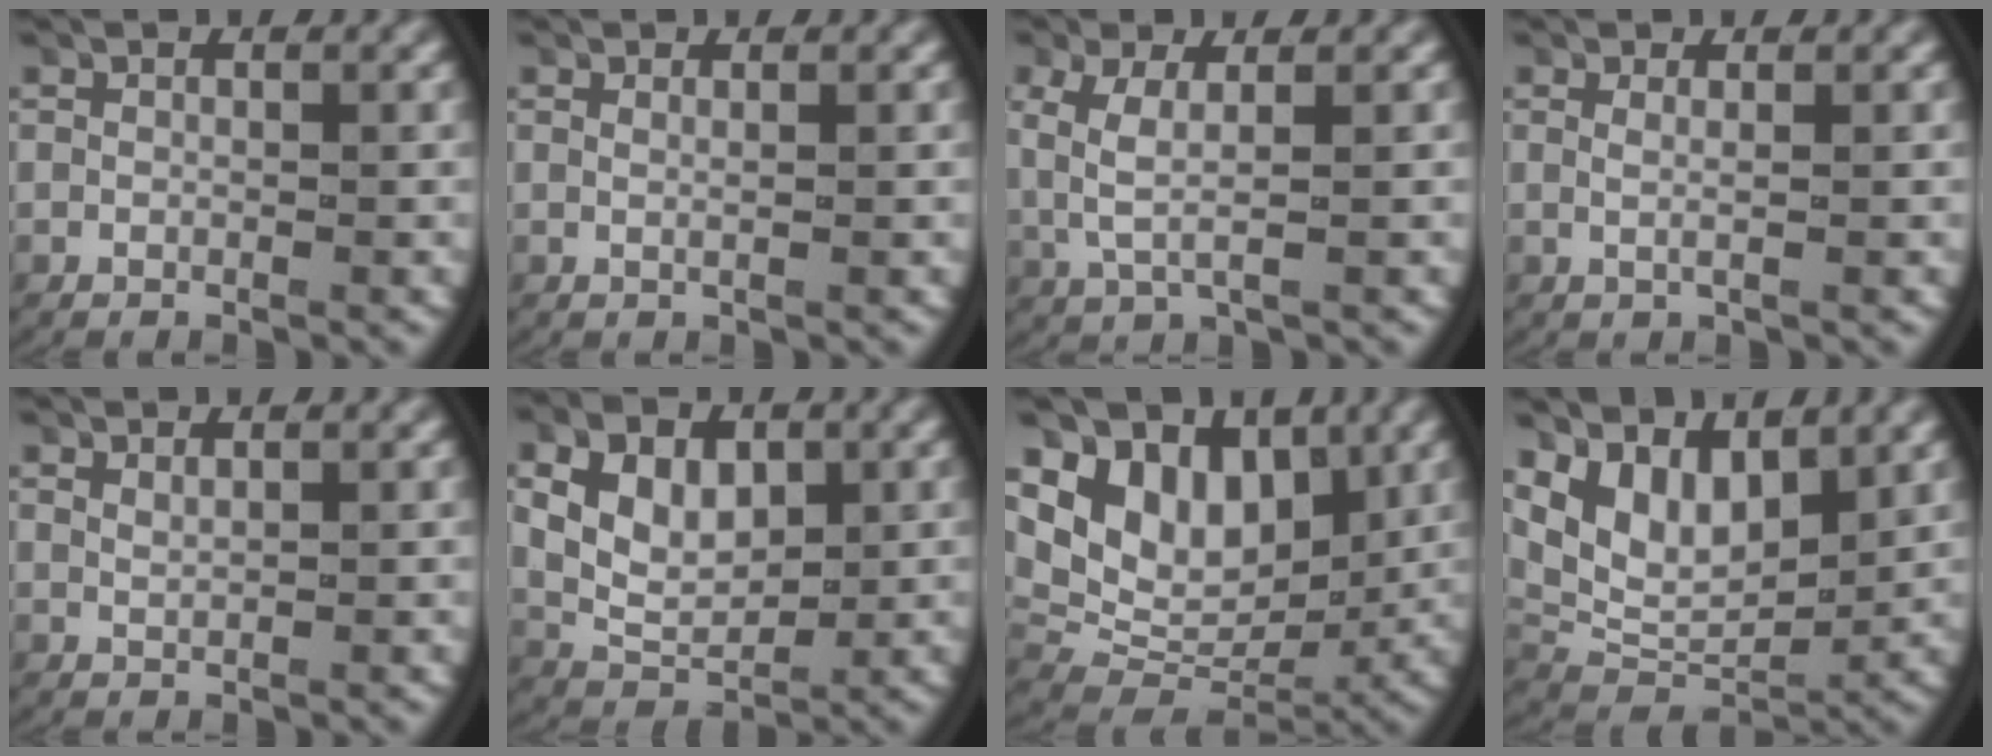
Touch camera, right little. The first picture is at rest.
{"total": 0.8, "force": [0.4, -0.5, 0.5], "torque": [-0.016, -0.006, 0.010]}
{"total": 3.0, "force": [0.6, 1.0, 2.7], "torque": [-0.076, -0.007, 0.020]}
{"total": 1.2, "force": [0.4, -0.3, 1.1], "torque": [-0.032, -0.008, 0.011]}
{"total": 0.9, "force": [0.8, -0.4, 0.2], "torque": [-0.010, -0.004, 0.024]}
{"total": 7.2, "force": [1.0, 5.4, 4.7], "torque": [-0.093, -0.016, 0.024]}
{"total": 11.4, "force": [2.2, 8.8, 7.0], "torque": [-0.151, -0.027, 0.043]}
{"total": 8.7, "force": [1.4, 6.5, 5.6], "torque": [-0.129, -0.027, 0.035]}